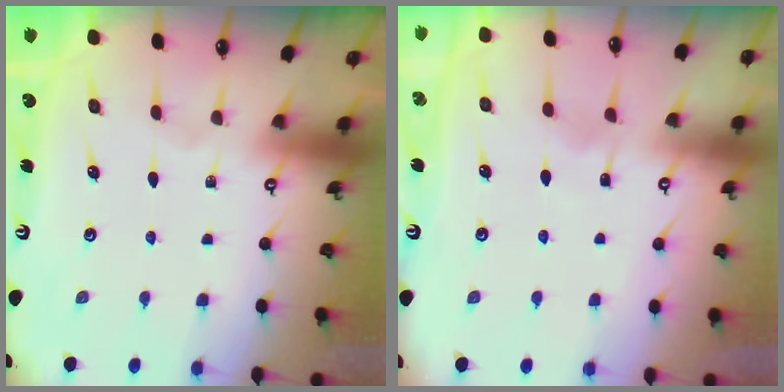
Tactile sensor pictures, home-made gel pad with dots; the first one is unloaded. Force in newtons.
{"total": 3.6, "press": 3.6, "slide": 0.5}